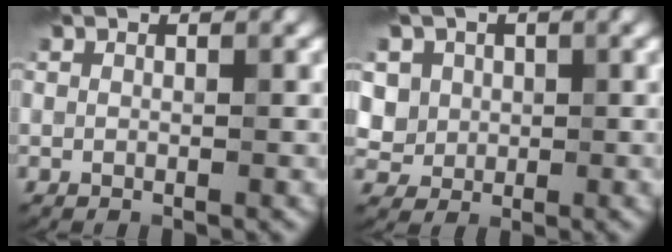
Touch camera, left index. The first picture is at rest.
{"total": 4.4, "force": [1.1, 4.0, 1.4], "torque": [-0.014, 0.019, 0.013]}